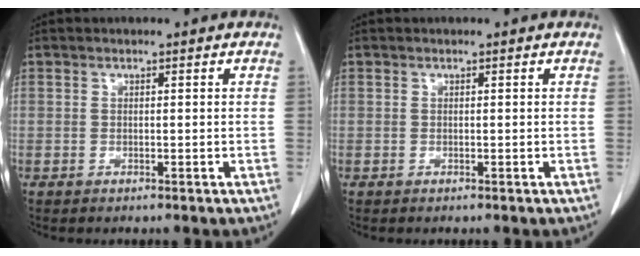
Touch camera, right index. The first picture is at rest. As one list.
[{"total": 0.0}]